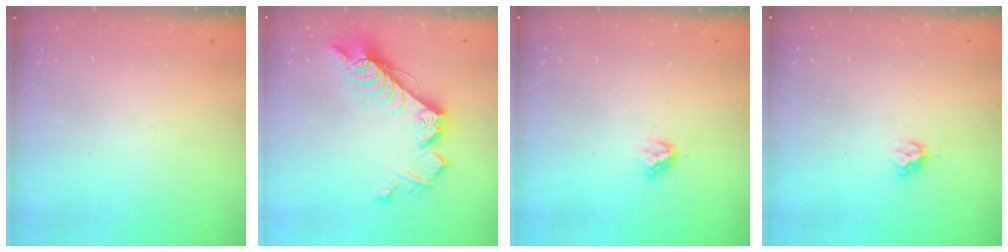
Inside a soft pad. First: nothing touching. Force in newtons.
{"total": 14.6, "press": 14.5, "slide": 1.0}
{"total": 4.3, "press": 4.3, "slide": 0.3}
{"total": 4.3, "press": 4.3, "slide": 0.3}